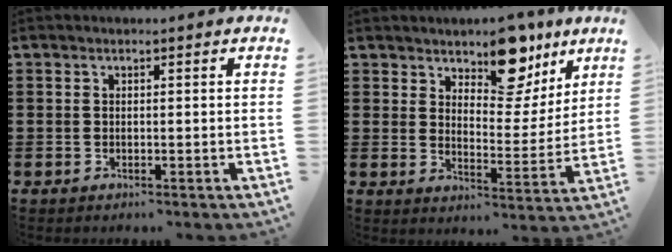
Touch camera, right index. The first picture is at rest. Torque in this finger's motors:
{"motor_torque": [0.19, 0.37, 0.31, 0.03]}